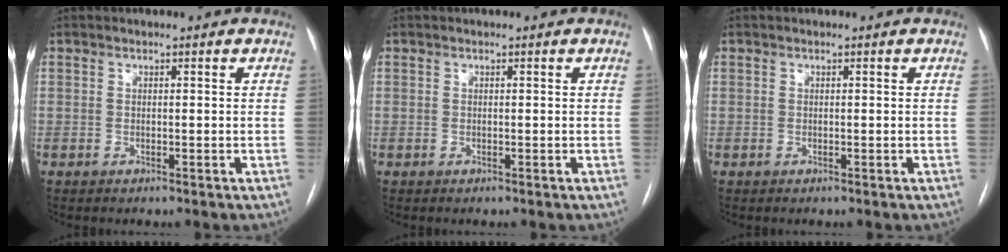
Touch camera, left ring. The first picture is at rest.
{"total": 0.0}
{"total": 0.0}